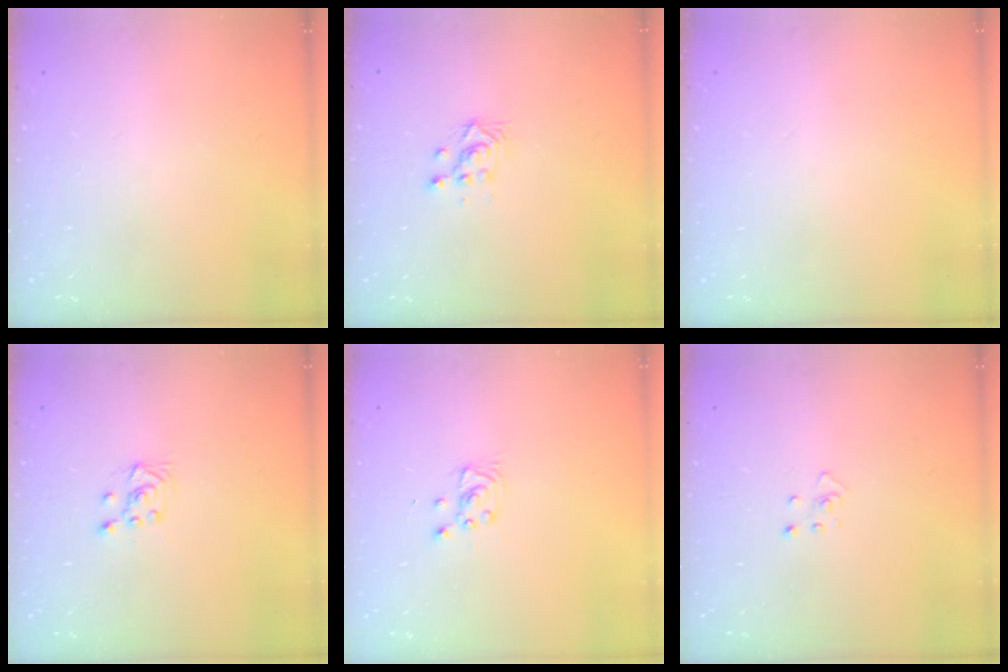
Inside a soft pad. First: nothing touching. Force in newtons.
{"total": 2.8, "press": 2.8, "slide": 0.1}
{"total": 0.0}
{"total": 4.5, "press": 4.4, "slide": 0.8}
{"total": 2.9, "press": 2.9, "slide": 0.4}
{"total": 2.9, "press": 2.9, "slide": 0.2}